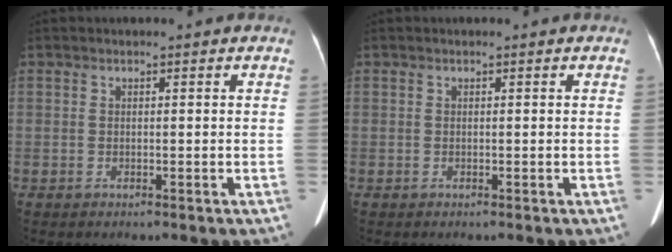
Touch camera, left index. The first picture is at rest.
{"total": 0.0}